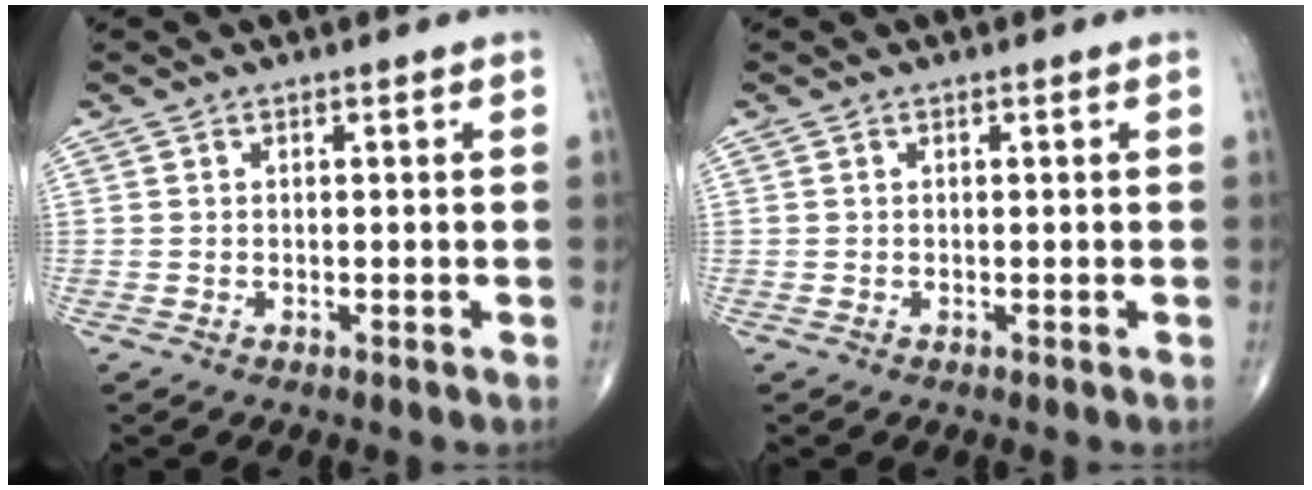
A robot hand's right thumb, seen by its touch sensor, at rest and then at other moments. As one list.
[{"total": 0.0}]